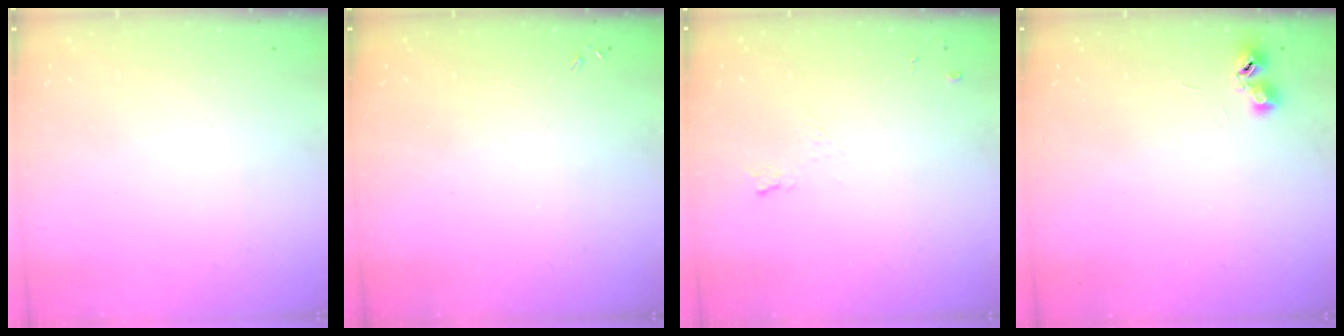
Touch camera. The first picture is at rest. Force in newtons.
{"total": 0.0}
{"total": 6.5, "press": 6.4, "slide": 0.7}
{"total": 5.7, "press": 5.6, "slide": 0.9}